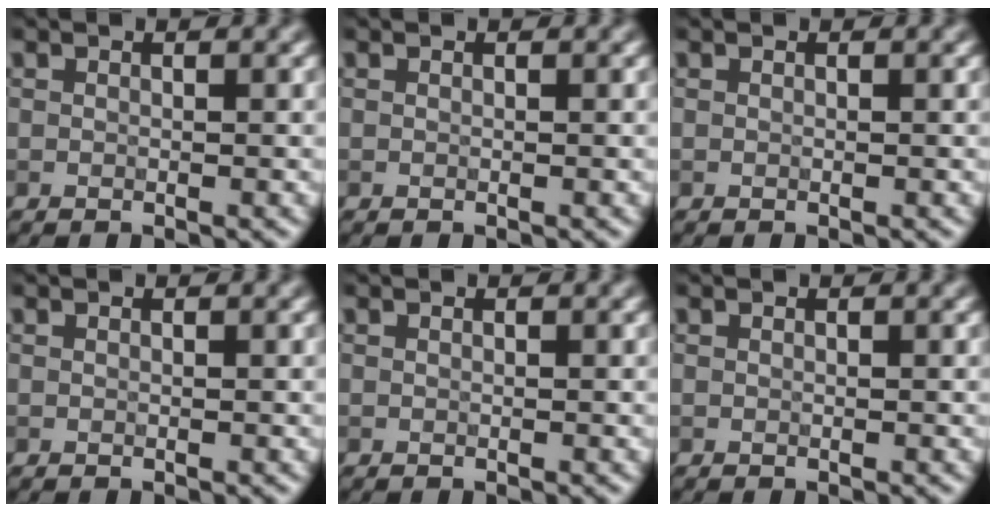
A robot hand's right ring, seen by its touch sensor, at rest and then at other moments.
{"total": 0.0}
{"total": 0.0}
{"total": 0.0}
{"total": 0.0}
{"total": 0.0}